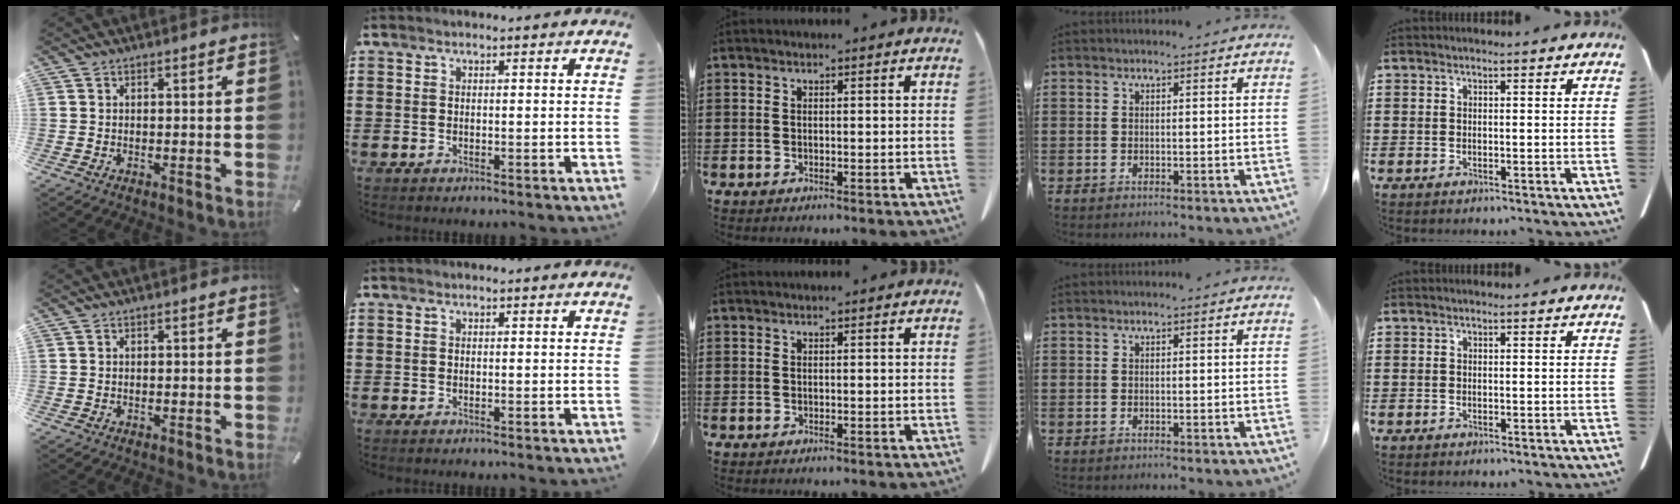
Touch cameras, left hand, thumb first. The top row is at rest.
{}